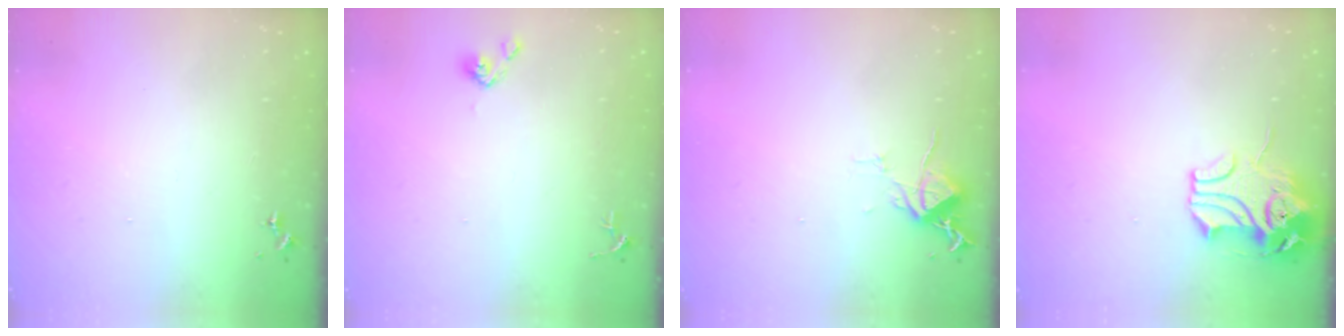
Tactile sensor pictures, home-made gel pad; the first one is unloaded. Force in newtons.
{"total": 3.9, "press": 3.9, "slide": 0.5}
{"total": 8.8, "press": 8.7, "slide": 1.2}
{"total": 11.3, "press": 11.2, "slide": 2.0}